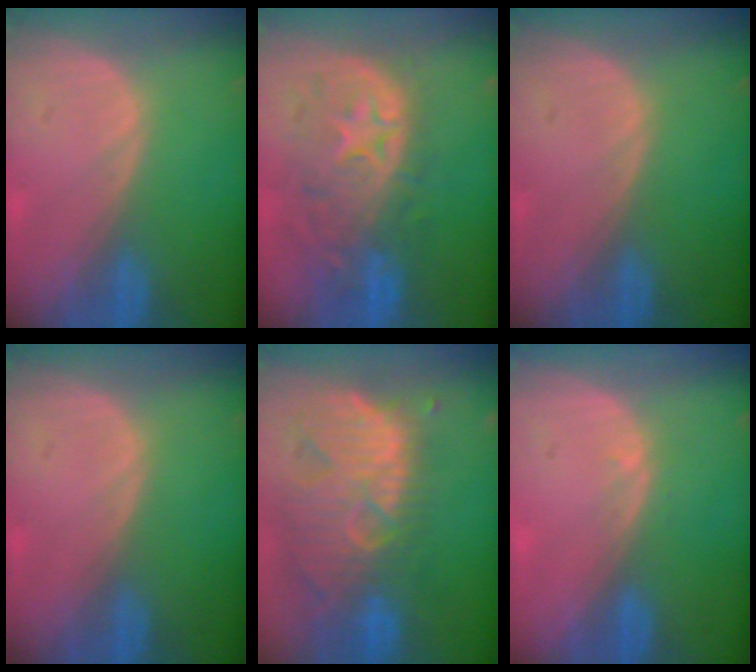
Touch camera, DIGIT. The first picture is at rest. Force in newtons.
{"total": 11.1, "press": 9.7, "slide": 5.2}
{"total": 0.0}
{"total": 0.0}
{"total": 13.1, "press": 11.4, "slide": 6.4}
{"total": 0.8, "press": 0.6, "slide": 0.6}